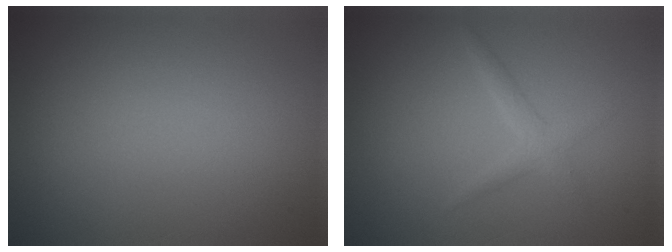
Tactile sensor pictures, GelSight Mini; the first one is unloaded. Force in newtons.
{"total": 1.4, "press": 1.4, "slide": 0.1}